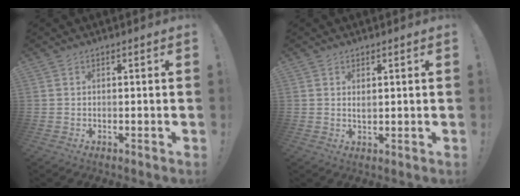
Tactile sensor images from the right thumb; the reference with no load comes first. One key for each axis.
{"total": 1.6, "fx": 0.9, "fy": 0.8, "fz": 1.1, "tx": -0.012, "ty": -0.003, "tz": 0.014}